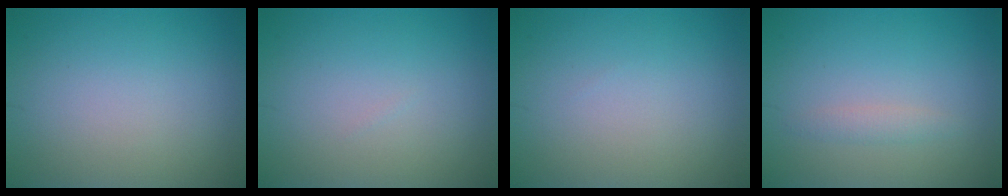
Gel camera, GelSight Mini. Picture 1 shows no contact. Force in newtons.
{"total": 0.0}
{"total": 0.0}
{"total": 1.1, "press": 1.1, "slide": 0.1}